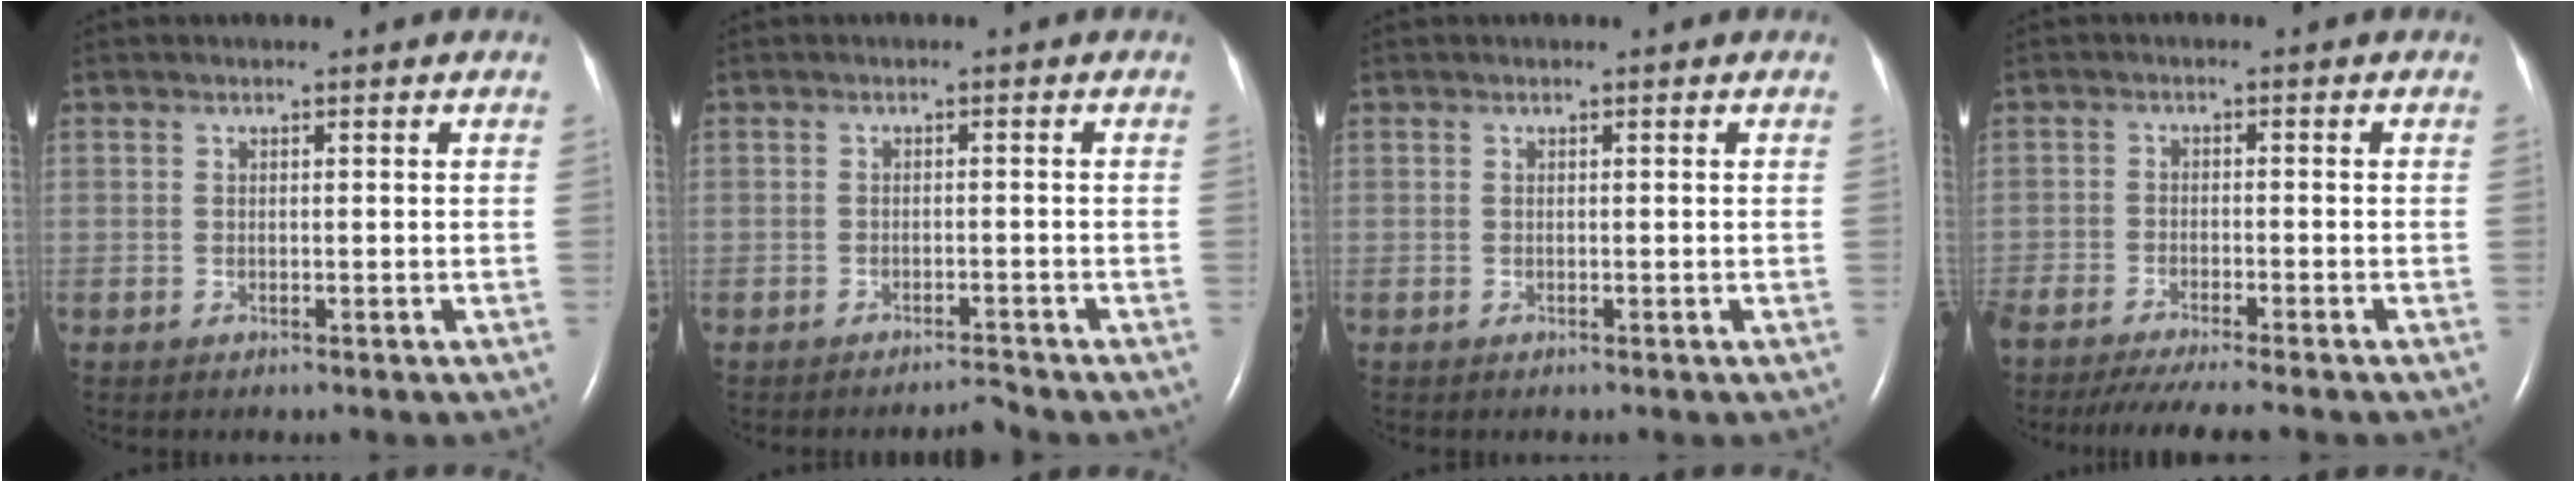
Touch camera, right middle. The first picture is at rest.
{"total": 1.7, "force": [-1.6, -0.4, 0.1], "torque": [-0.002, -0.008, -0.024]}
{"total": 0.0}
{"total": 10.1, "force": [-8.8, 0.3, 5.0], "torque": [-0.063, -0.025, -0.137]}